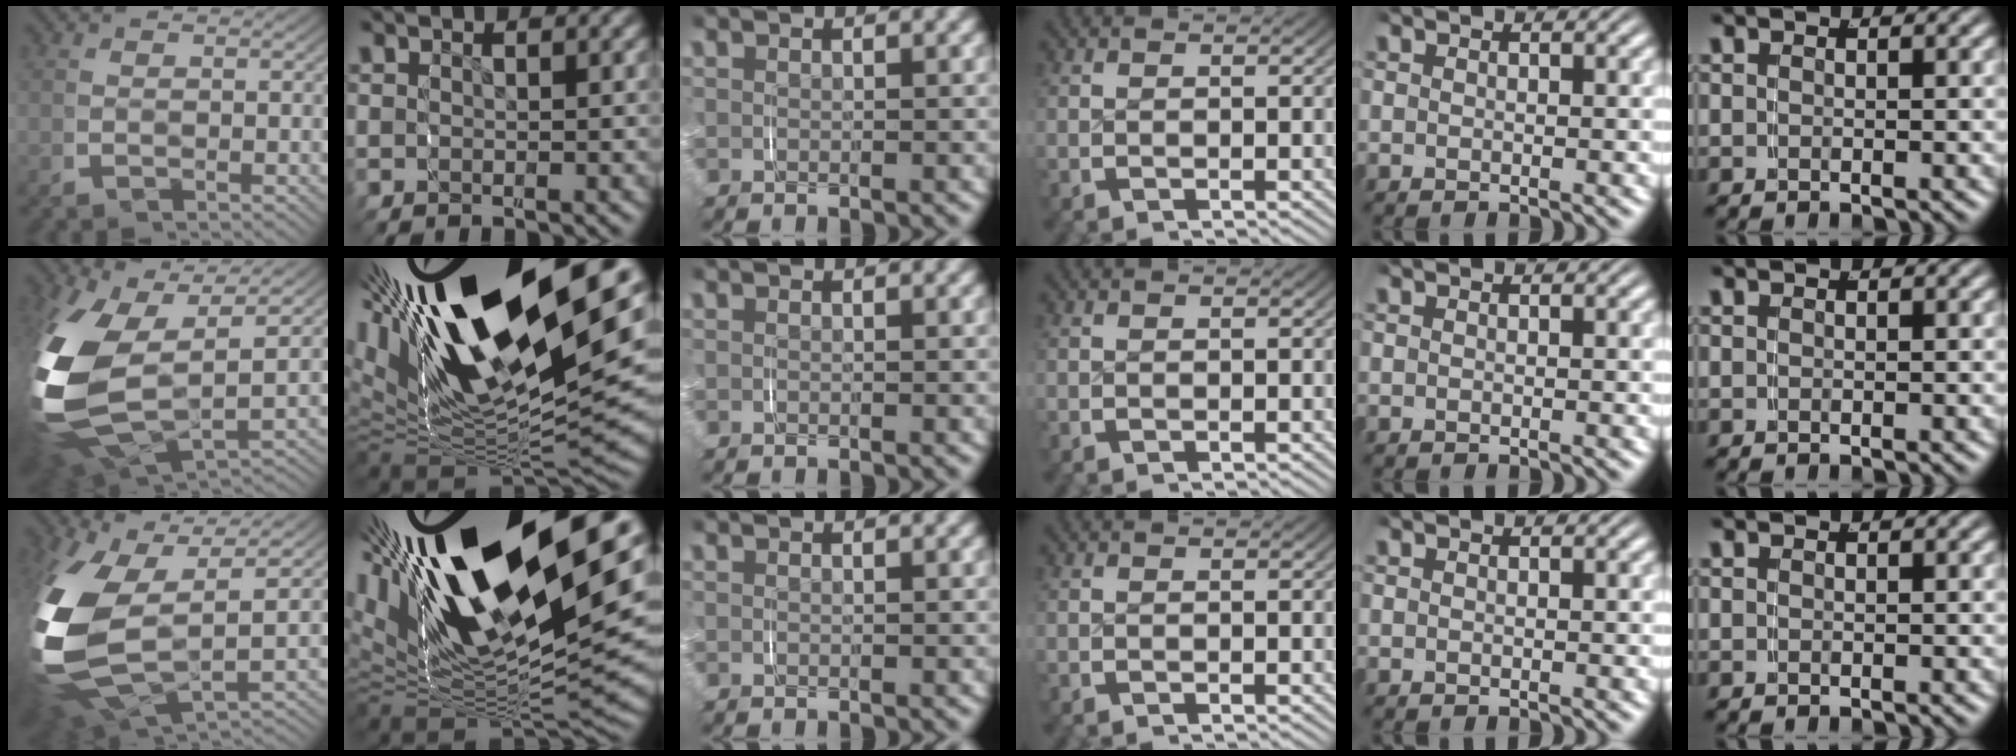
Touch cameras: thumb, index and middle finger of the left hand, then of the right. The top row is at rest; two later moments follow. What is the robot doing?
{"motion": "grasp_and_lifting", "object": "knife"}